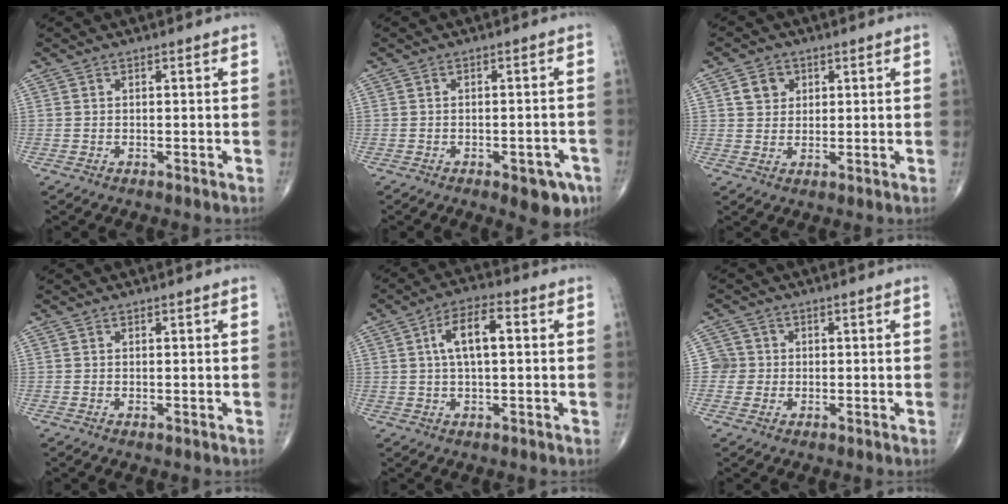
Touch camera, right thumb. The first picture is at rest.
{"total": 6.6, "force": [-3.5, 3.0, 4.7], "torque": [-0.039, 0.016, -0.038]}
{"total": 4.3, "force": [1.7, 3.7, 1.6], "torque": [-0.008, -0.006, 0.028]}
{"total": 0.0}
{"total": 8.1, "force": [1.5, 3.3, 7.3], "torque": [-0.127, 0.015, 0.021]}
{"total": 3.3, "force": [-0.1, 3.3, 0.0], "torque": [0.028, 0.009, -0.006]}